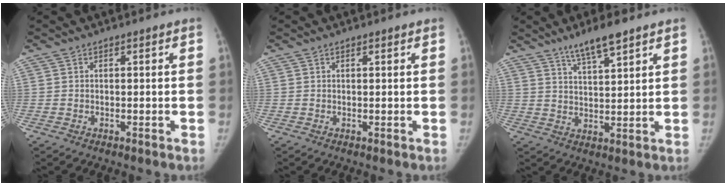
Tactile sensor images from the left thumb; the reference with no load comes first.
{"total": 0.5, "force": [0.4, 0.1, 0.4], "torque": [-0.007, 0.000, 0.006]}
{"total": 7.3, "force": [5.3, 1.2, 4.8], "torque": [-0.081, -0.028, 0.096]}